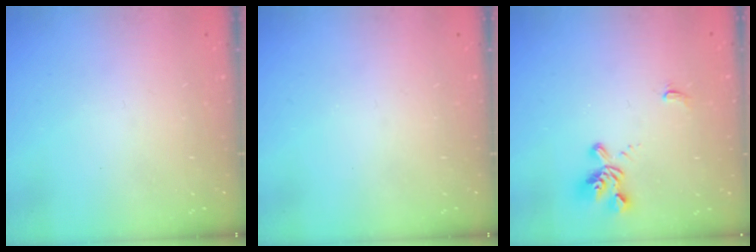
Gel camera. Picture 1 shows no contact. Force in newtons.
{"total": 0.0}
{"total": 2.0, "press": 1.6, "slide": 1.2}